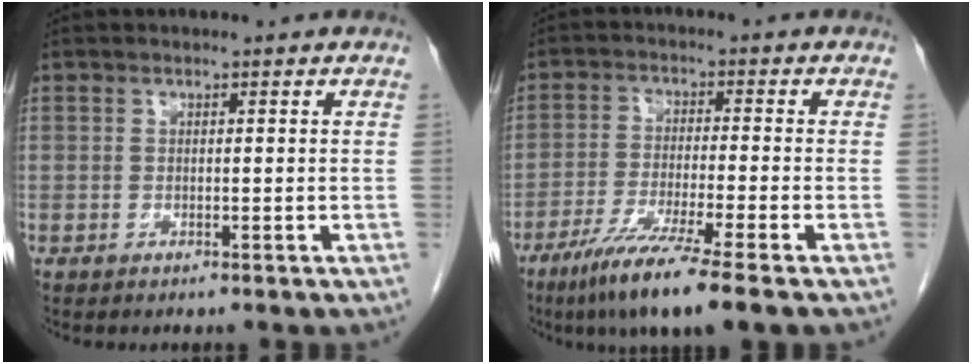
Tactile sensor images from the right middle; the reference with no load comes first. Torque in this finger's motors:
{"motor_torque": [1.31, -0.83, 0.15, 0.11]}